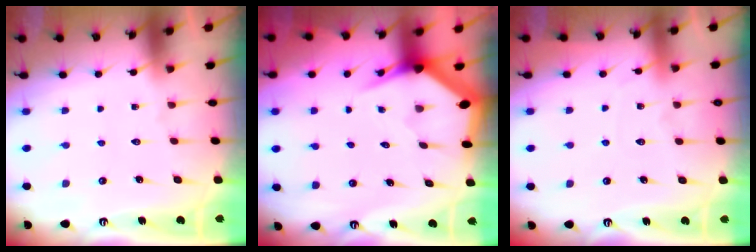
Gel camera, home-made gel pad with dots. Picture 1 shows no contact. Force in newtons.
{"total": 3.9, "press": 3.9, "slide": 0.1}
{"total": 4.8, "press": 4.7, "slide": 0.6}